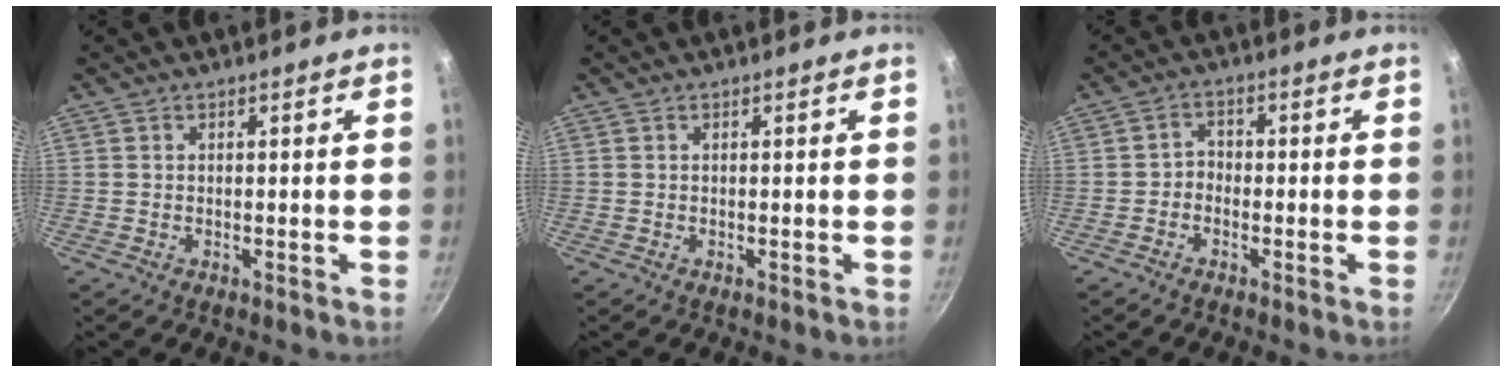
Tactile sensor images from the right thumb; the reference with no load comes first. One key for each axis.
{"total": 0.0}
{"total": 2.2, "fx": -1.1, "fy": 1.6, "fz": 0.9, "tx": -0.008, "ty": 0.018, "tz": -0.025}